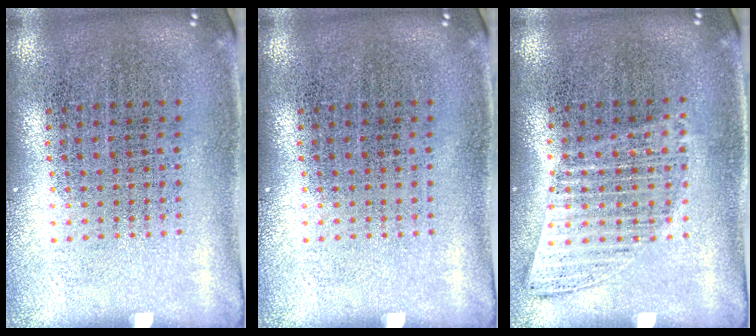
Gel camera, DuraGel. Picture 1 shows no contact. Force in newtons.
{"total": 0.0}
{"total": 0.9, "press": 0.9, "slide": 0.3}